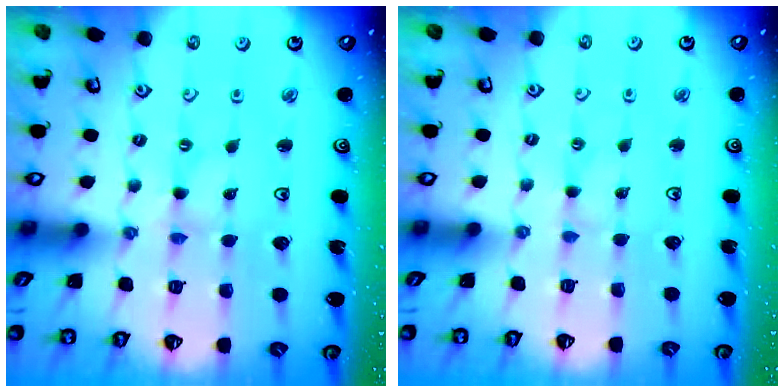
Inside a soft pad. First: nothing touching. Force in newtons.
{"total": 0.0}